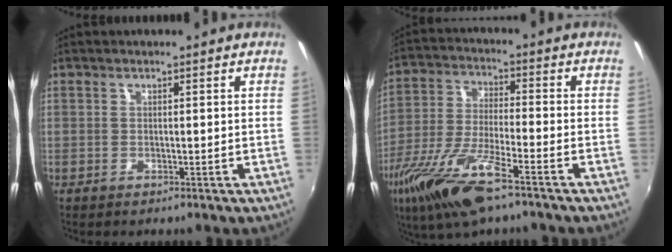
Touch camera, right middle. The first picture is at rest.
{"total": 15.6, "force": [-9.6, 3.3, 11.9], "torque": [-0.246, -0.042, -0.187]}